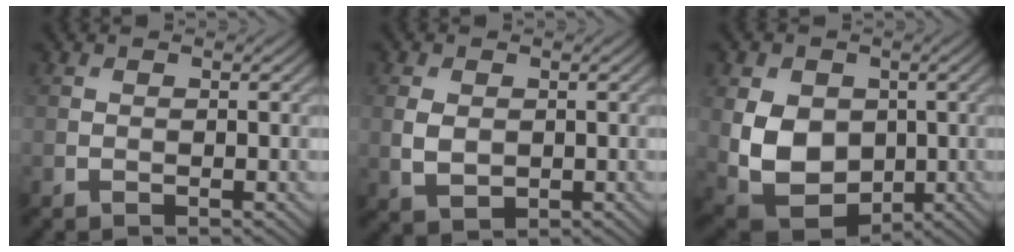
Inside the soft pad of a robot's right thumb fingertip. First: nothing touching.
{"total": 3.4, "force": [0.2, 2.5, 2.3], "torque": [-0.057, -0.004, 0.006]}
{"total": 10.2, "force": [-0.1, 7.8, 6.6], "torque": [-0.156, -0.015, -0.004]}